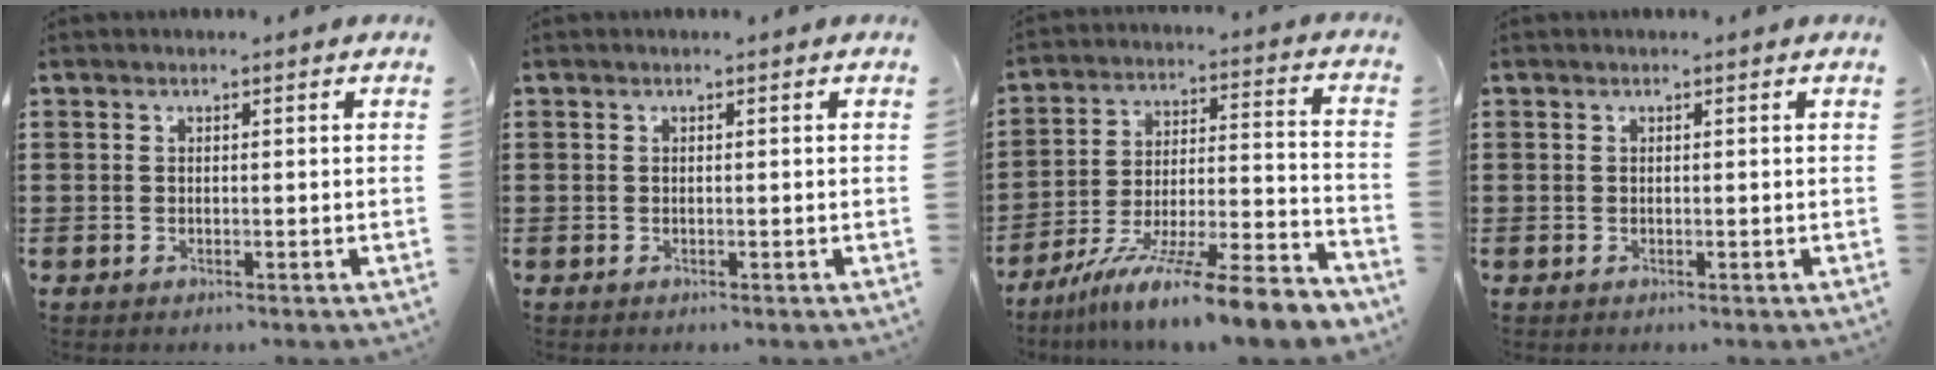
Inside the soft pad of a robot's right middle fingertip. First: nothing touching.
{"total": 0.0}
{"total": 11.5, "force": [-9.6, -0.7, 6.4], "torque": [-0.101, 0.006, -0.181]}
{"total": 0.0}